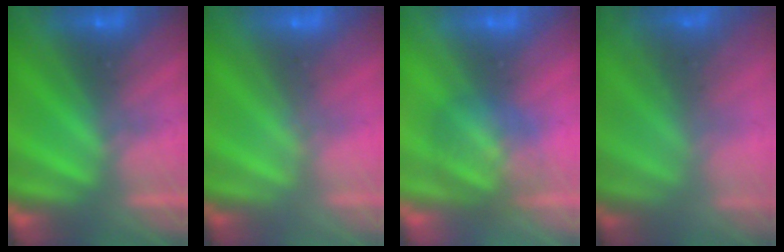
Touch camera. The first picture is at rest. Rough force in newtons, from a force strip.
{"total": 1.6}
{"total": 3.2}
{"total": 7.3}